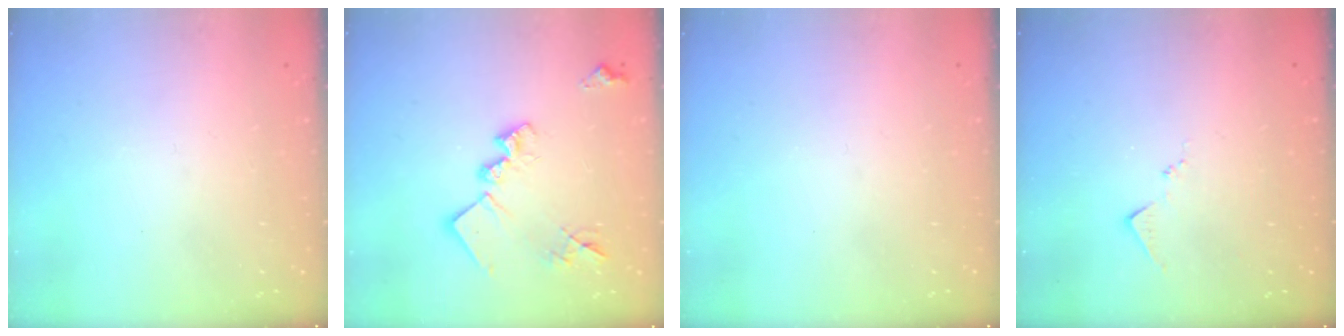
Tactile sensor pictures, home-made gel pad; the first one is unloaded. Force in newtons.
{"total": 16.6, "press": 16.6, "slide": 0.5}
{"total": 0.0}
{"total": 8.0, "press": 8.0, "slide": 0.4}